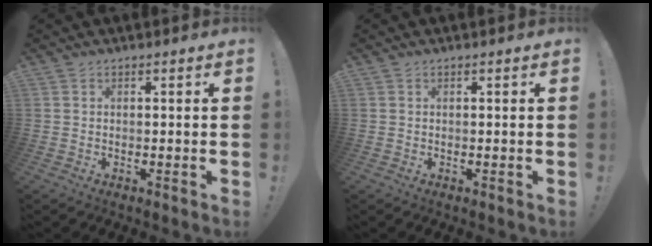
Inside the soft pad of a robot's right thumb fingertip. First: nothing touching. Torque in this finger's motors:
{"motor_torque": [0.00, 0.00, 0.00, 0.00, 0.02]}